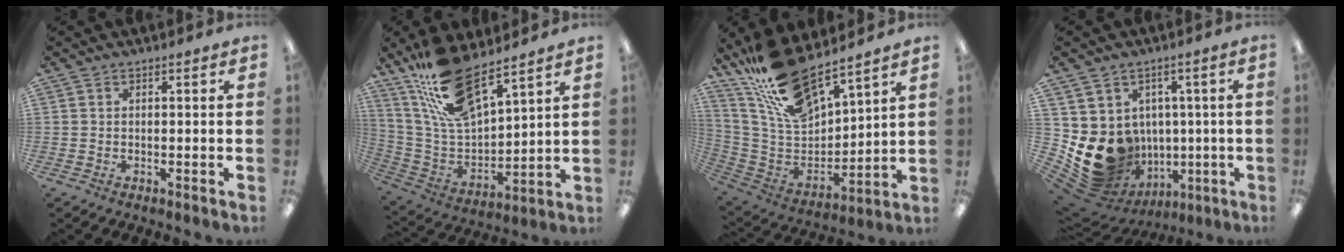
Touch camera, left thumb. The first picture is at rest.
{"total": 17.7, "force": [13.3, 5.8, 10.2], "torque": [-0.218, -0.068, 0.241]}
{"total": 19.8, "force": [16.5, 6.0, 9.2], "torque": [-0.200, -0.095, 0.298]}
{"total": 14.8, "force": [-2.9, 13.0, 6.5], "torque": [-0.143, -0.012, -0.023]}